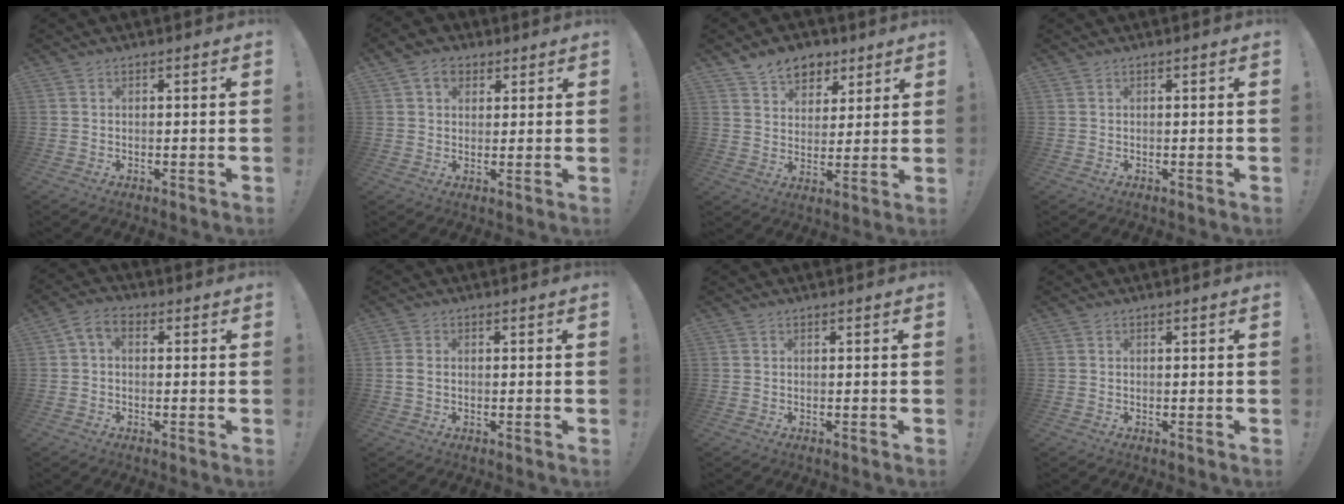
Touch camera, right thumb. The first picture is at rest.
{"total": 7.0, "force": [3.2, 5.4, 3.1], "torque": [-0.052, -0.003, 0.062]}
{"total": 9.8, "force": [6.6, 6.7, 2.8], "torque": [-0.047, -0.037, 0.130]}
{"total": 0.0}
{"total": 4.0, "force": [0.1, 2.6, 3.0], "torque": [-0.054, 0.005, 0.003]}
{"total": 2.1, "force": [-0.1, 1.5, 1.5], "torque": [-0.030, 0.006, 0.001]}
{"total": 0.0}
{"total": 0.0}